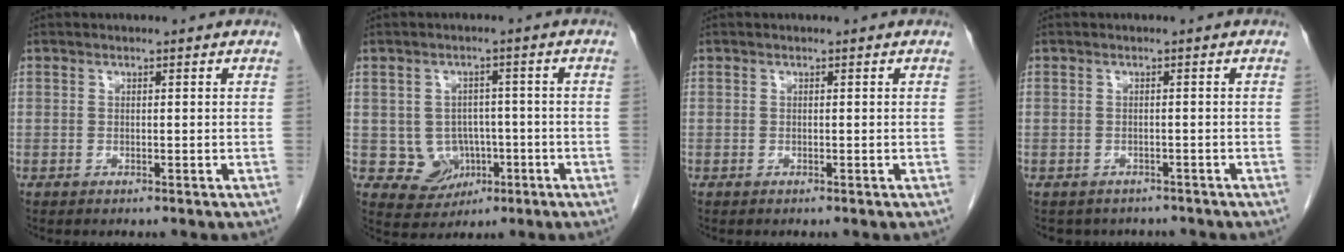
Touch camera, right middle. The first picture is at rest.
{"total": 5.6, "force": [-1.3, 5.2, 1.7], "torque": [-0.023, 0.010, -0.006]}
{"total": 0.0}
{"total": 4.8, "force": [-4.1, 2.4, 0.4], "torque": [-0.001, 0.005, -0.048]}